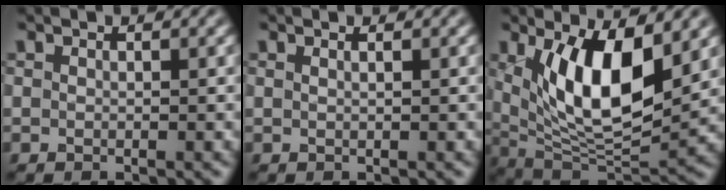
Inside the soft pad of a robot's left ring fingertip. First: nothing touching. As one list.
[{"total": 0.8, "force": [0.5, 0.3, 0.6], "torque": [-0.004, -0.001, 0.000]}, {"total": 9.8, "force": [2.4, 4.2, 8.6], "torque": [-0.152, -0.018, 0.048]}]